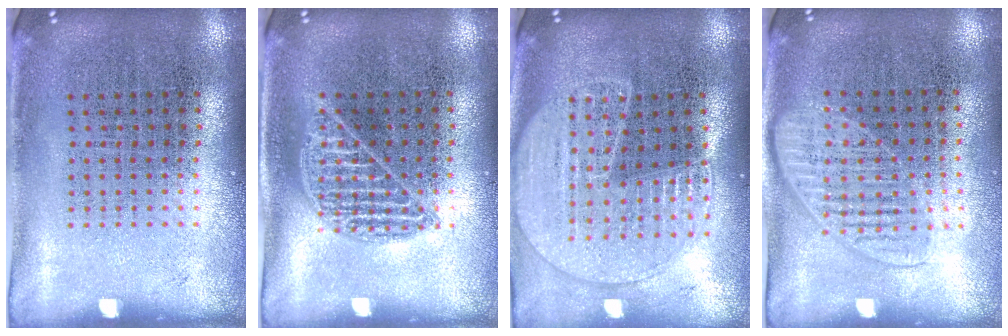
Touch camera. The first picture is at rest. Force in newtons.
{"total": 1.0, "press": 1.0, "slide": 0.1}
{"total": 1.7, "press": 1.6, "slide": 0.6}
{"total": 1.4, "press": 1.3, "slide": 0.6}